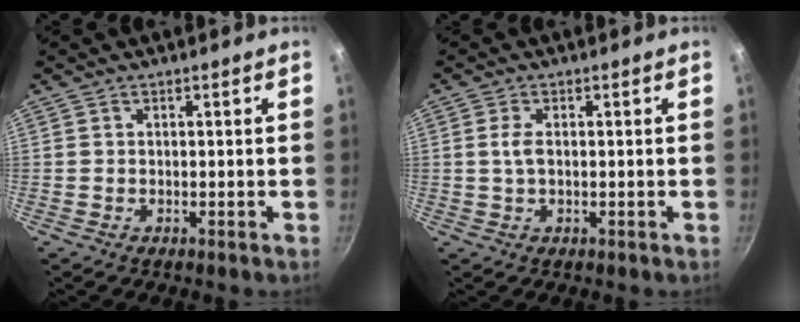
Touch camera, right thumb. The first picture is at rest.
{"total": 2.5, "force": [0.2, 1.1, 2.2], "torque": [-0.049, 0.001, 0.004]}